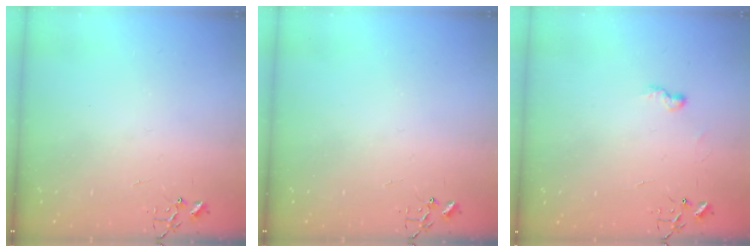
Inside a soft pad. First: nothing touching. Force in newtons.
{"total": 0.0}
{"total": 4.6, "press": 4.6, "slide": 0.6}